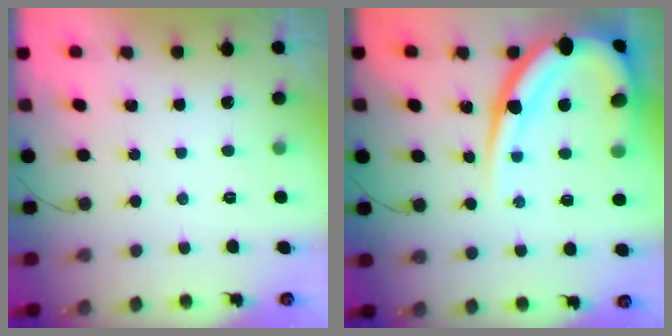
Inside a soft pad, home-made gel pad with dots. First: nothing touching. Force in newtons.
{"total": 20.0, "press": 19.9, "slide": 1.9}